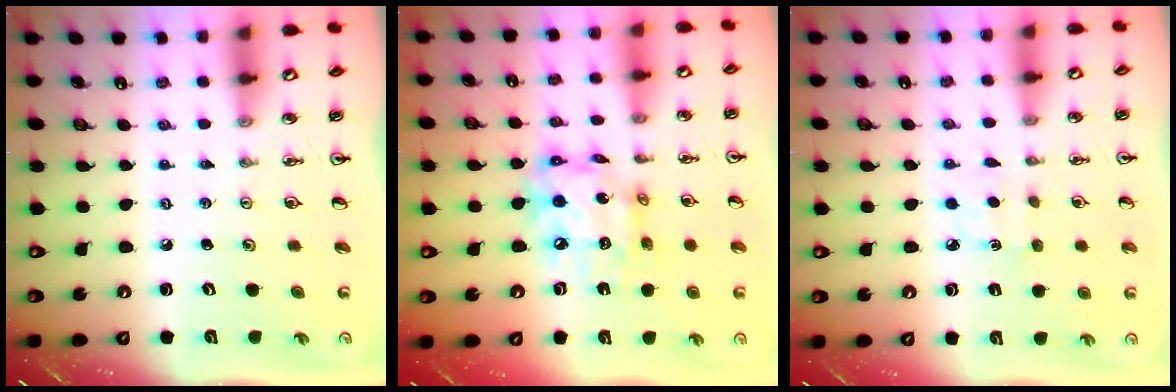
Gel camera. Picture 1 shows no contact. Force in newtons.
{"total": 13.6, "press": 13.5, "slide": 1.7}
{"total": 3.9, "press": 3.9, "slide": 0.5}